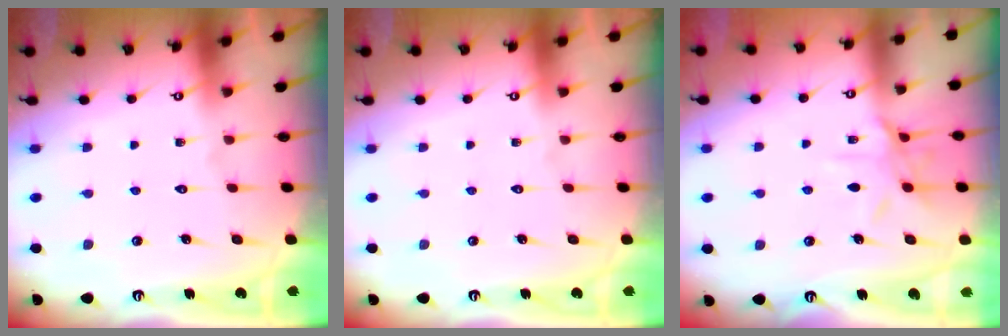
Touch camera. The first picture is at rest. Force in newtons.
{"total": 0.0}
{"total": 9.0, "press": 9.0, "slide": 0.6}